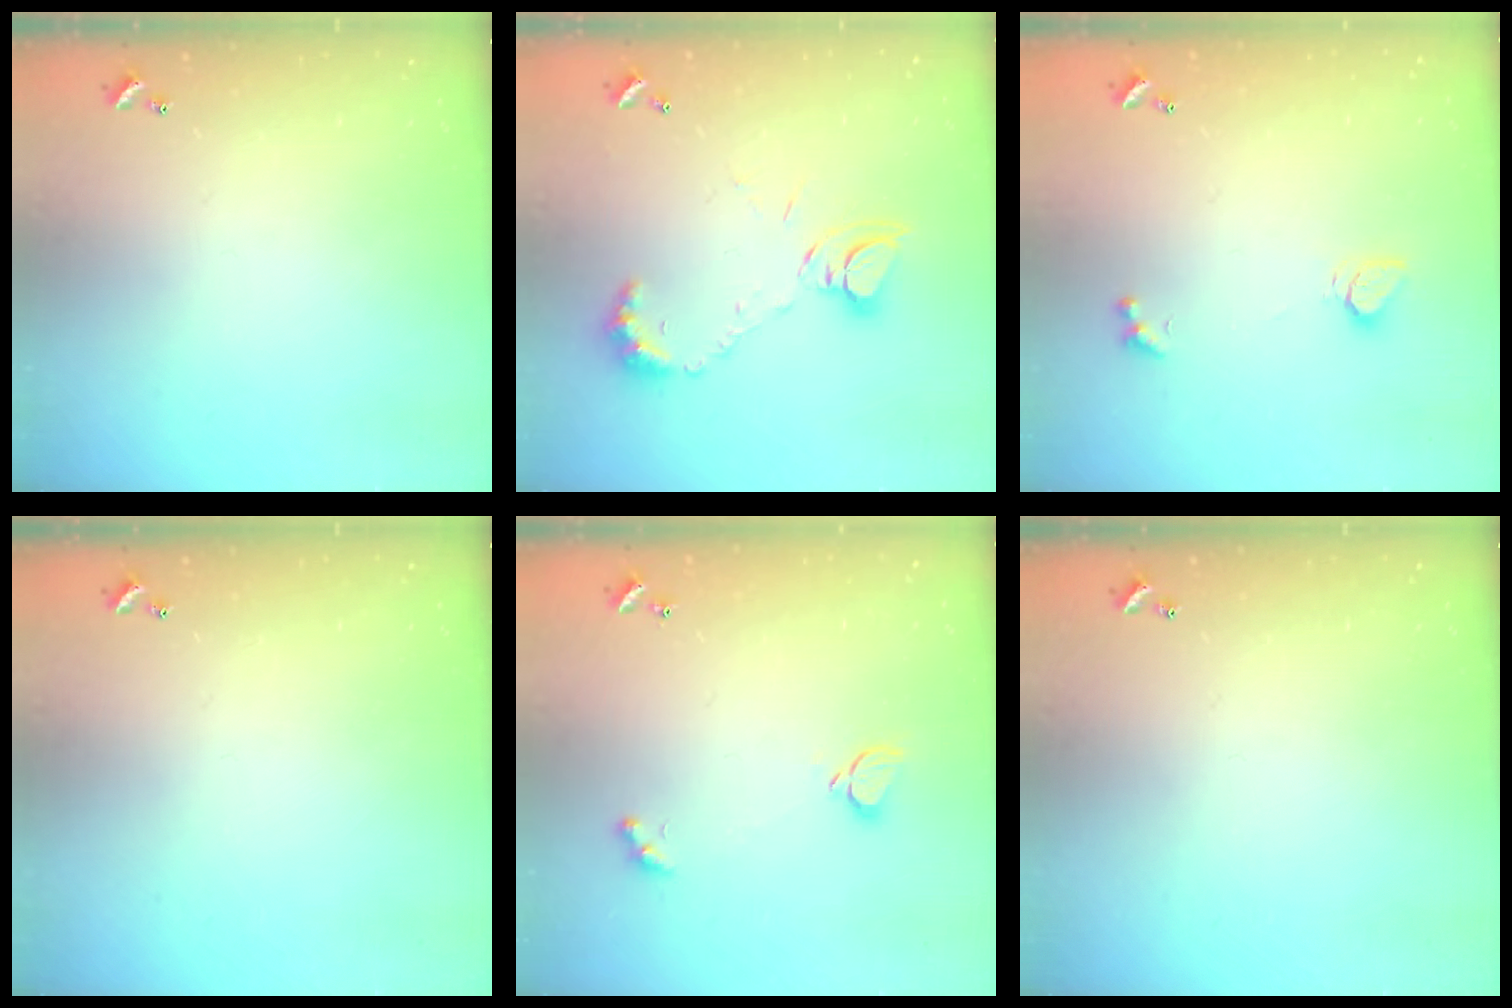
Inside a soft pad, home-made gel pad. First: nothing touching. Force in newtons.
{"total": 10.0, "press": 10.0, "slide": 0.9}
{"total": 2.0, "press": 2.0, "slide": 0.3}
{"total": 0.0}
{"total": 1.8, "press": 1.6, "slide": 0.8}
{"total": 0.0}